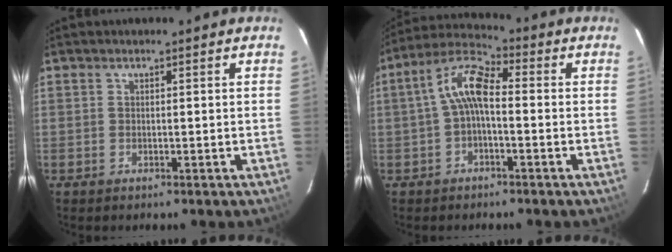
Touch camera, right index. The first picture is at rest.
{"total": 7.5, "force": [-0.7, 3.1, 6.8], "torque": [-0.148, 0.027, -0.019]}